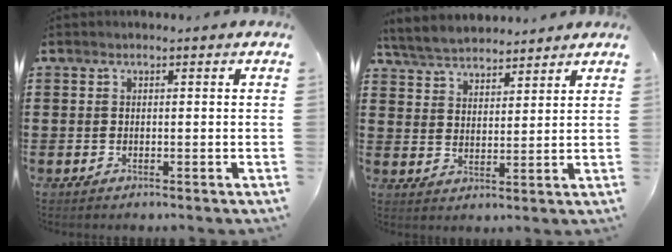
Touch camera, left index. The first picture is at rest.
{"total": 5.1, "force": [4.9, 1.1, 0.7], "torque": [-0.036, -0.014, 0.091]}